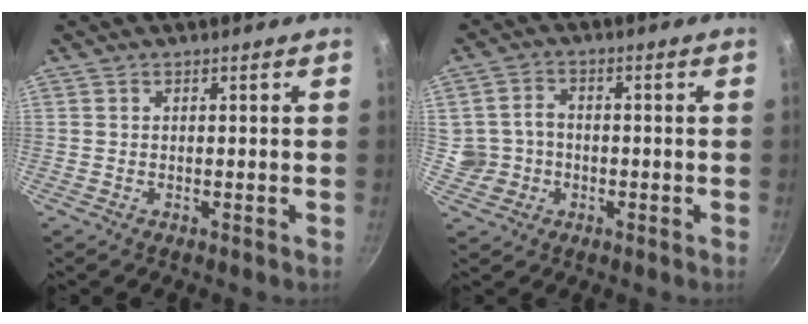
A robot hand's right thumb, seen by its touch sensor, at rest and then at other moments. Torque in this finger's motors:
{"motor_torque": [-0.50, 0.11, 0.24, 0.41, 0.00]}